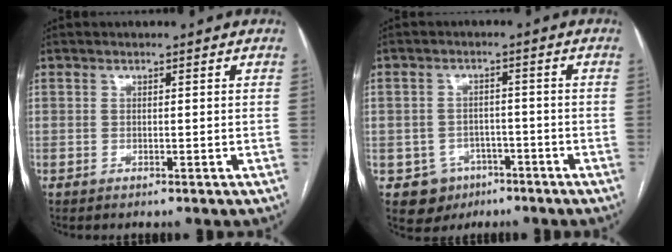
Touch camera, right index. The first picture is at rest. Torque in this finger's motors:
{"motor_torque": [-0.42, -0.26, -1.05, -0.21]}